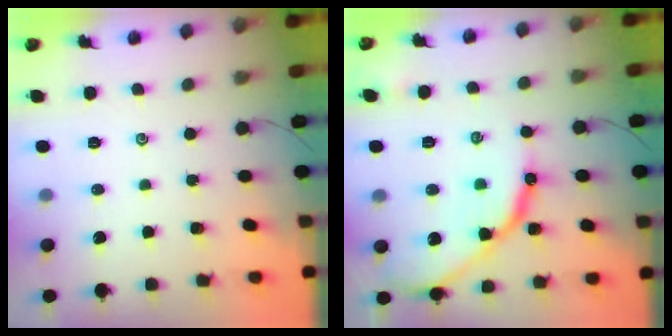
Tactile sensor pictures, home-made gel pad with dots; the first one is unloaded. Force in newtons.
{"total": 14.2, "press": 14.2, "slide": 1.0}